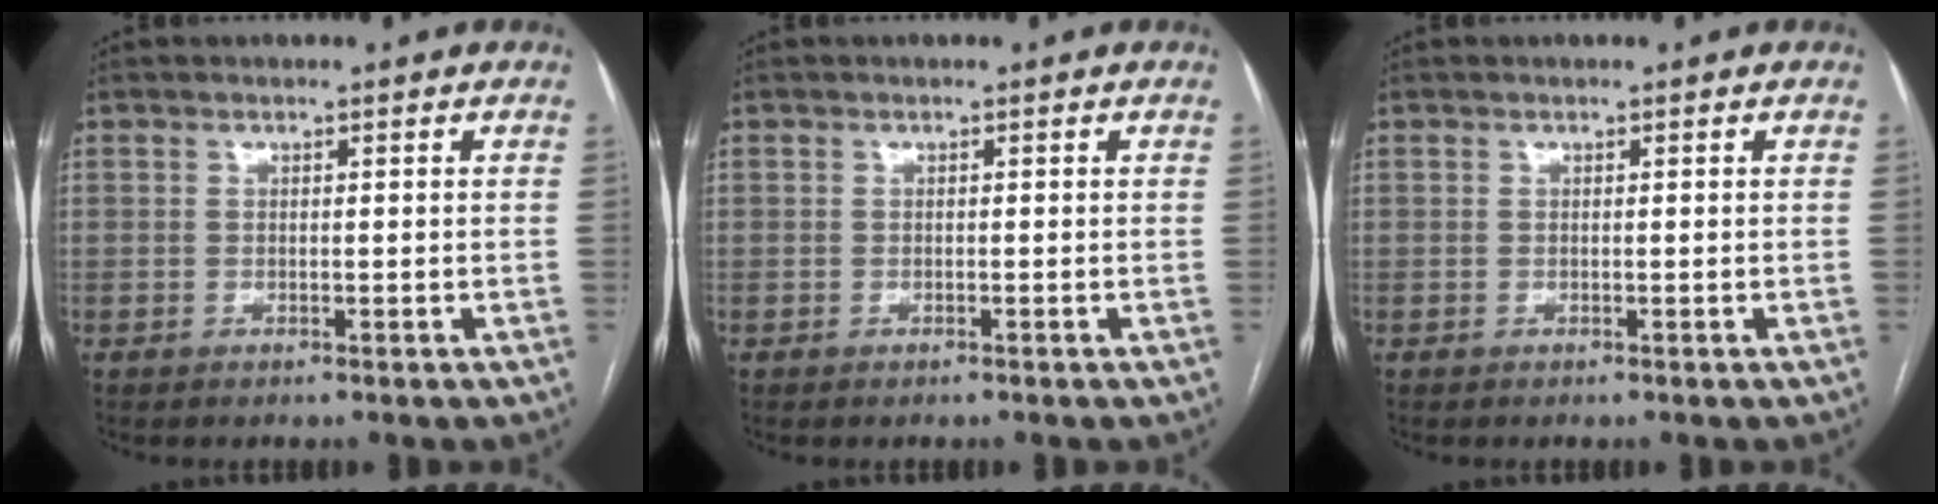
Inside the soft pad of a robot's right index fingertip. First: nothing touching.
{"total": 0.0}
{"total": 0.0}